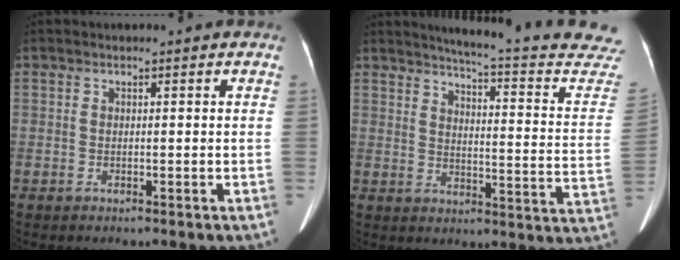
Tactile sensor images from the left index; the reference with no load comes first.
{"total": 22.6, "force": [21.1, 0.9, 8.0], "torque": [-0.100, -0.104, 0.234]}